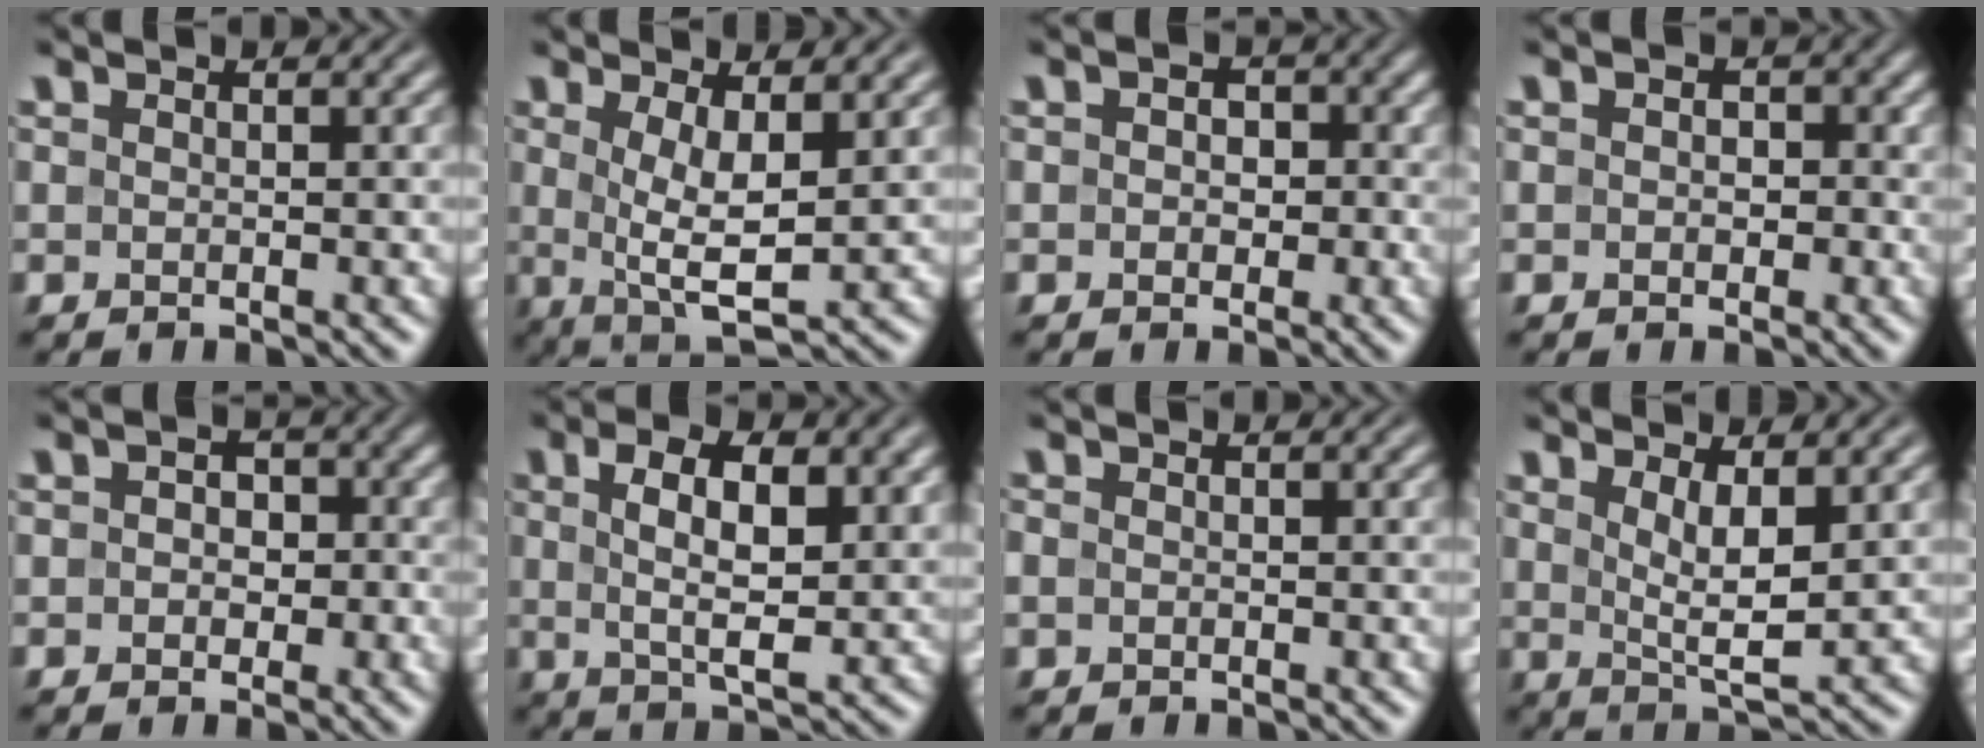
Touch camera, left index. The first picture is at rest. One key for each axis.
{"total": 5.0, "fx": 0.8, "fy": 1.5, "fz": 4.7, "tx": -0.085, "ty": -0.009, "tz": 0.019}
{"total": 2.4, "fx": 0.4, "fy": 2.1, "fz": 1.2, "tx": 0.008, "ty": 0.010, "tz": -0.013}
{"total": 1.6, "fx": 0.1, "fy": 1.3, "fz": 0.8, "tx": 0.002, "ty": 0.002, "tz": -0.008}
{"total": 2.9, "fx": 0.3, "fy": 2.6, "fz": 1.4, "tx": 0.010, "ty": 0.011, "tz": -0.022}
{"total": 6.9, "fx": 1.9, "fy": 3.1, "fz": 5.8, "tx": -0.101, "ty": 0.002, "tz": 0.032}
{"total": 0.6, "fx": -0.2, "fy": 0.5, "fz": 0.2, "tx": -0.004, "ty": -0.003, "tz": -0.004}
{"total": 3.9, "fx": 1.5, "fy": 1.2, "fz": 3.4, "tx": -0.066, "ty": -0.014, "tz": 0.033}